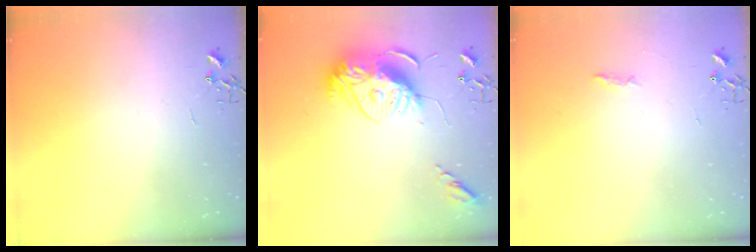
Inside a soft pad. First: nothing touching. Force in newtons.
{"total": 15.2, "press": 15.2, "slide": 1.4}
{"total": 3.9, "press": 3.9, "slide": 0.5}